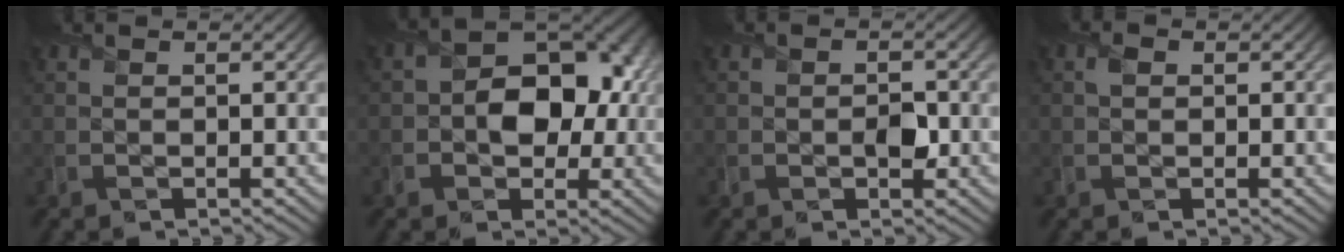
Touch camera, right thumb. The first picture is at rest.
{"total": 8.7, "force": [-0.1, 6.2, 6.1], "torque": [-0.077, 0.005, -0.010]}
{"total": 2.1, "force": [-0.6, 1.5, 1.3], "torque": [-0.022, -0.006, -0.010]}
{"total": 0.9, "force": [0.1, 0.8, 0.4], "torque": [-0.009, 0.000, 0.000]}